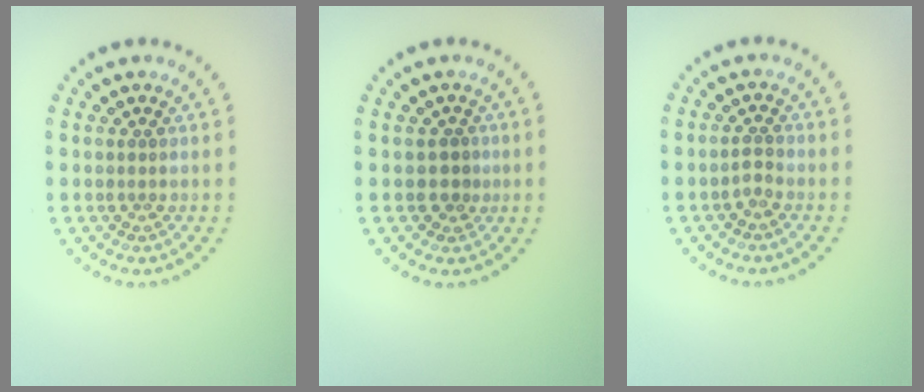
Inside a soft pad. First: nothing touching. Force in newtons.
{"total": 1.6, "press": 1.4, "slide": 0.8}
{"total": 1.1, "press": 0.9, "slide": 0.5}